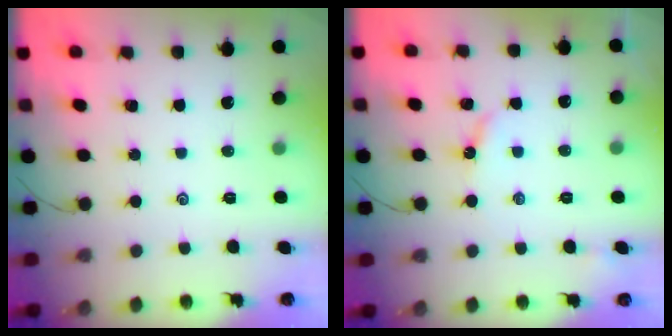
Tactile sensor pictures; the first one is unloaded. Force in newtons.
{"total": 3.4, "press": 3.3, "slide": 0.5}